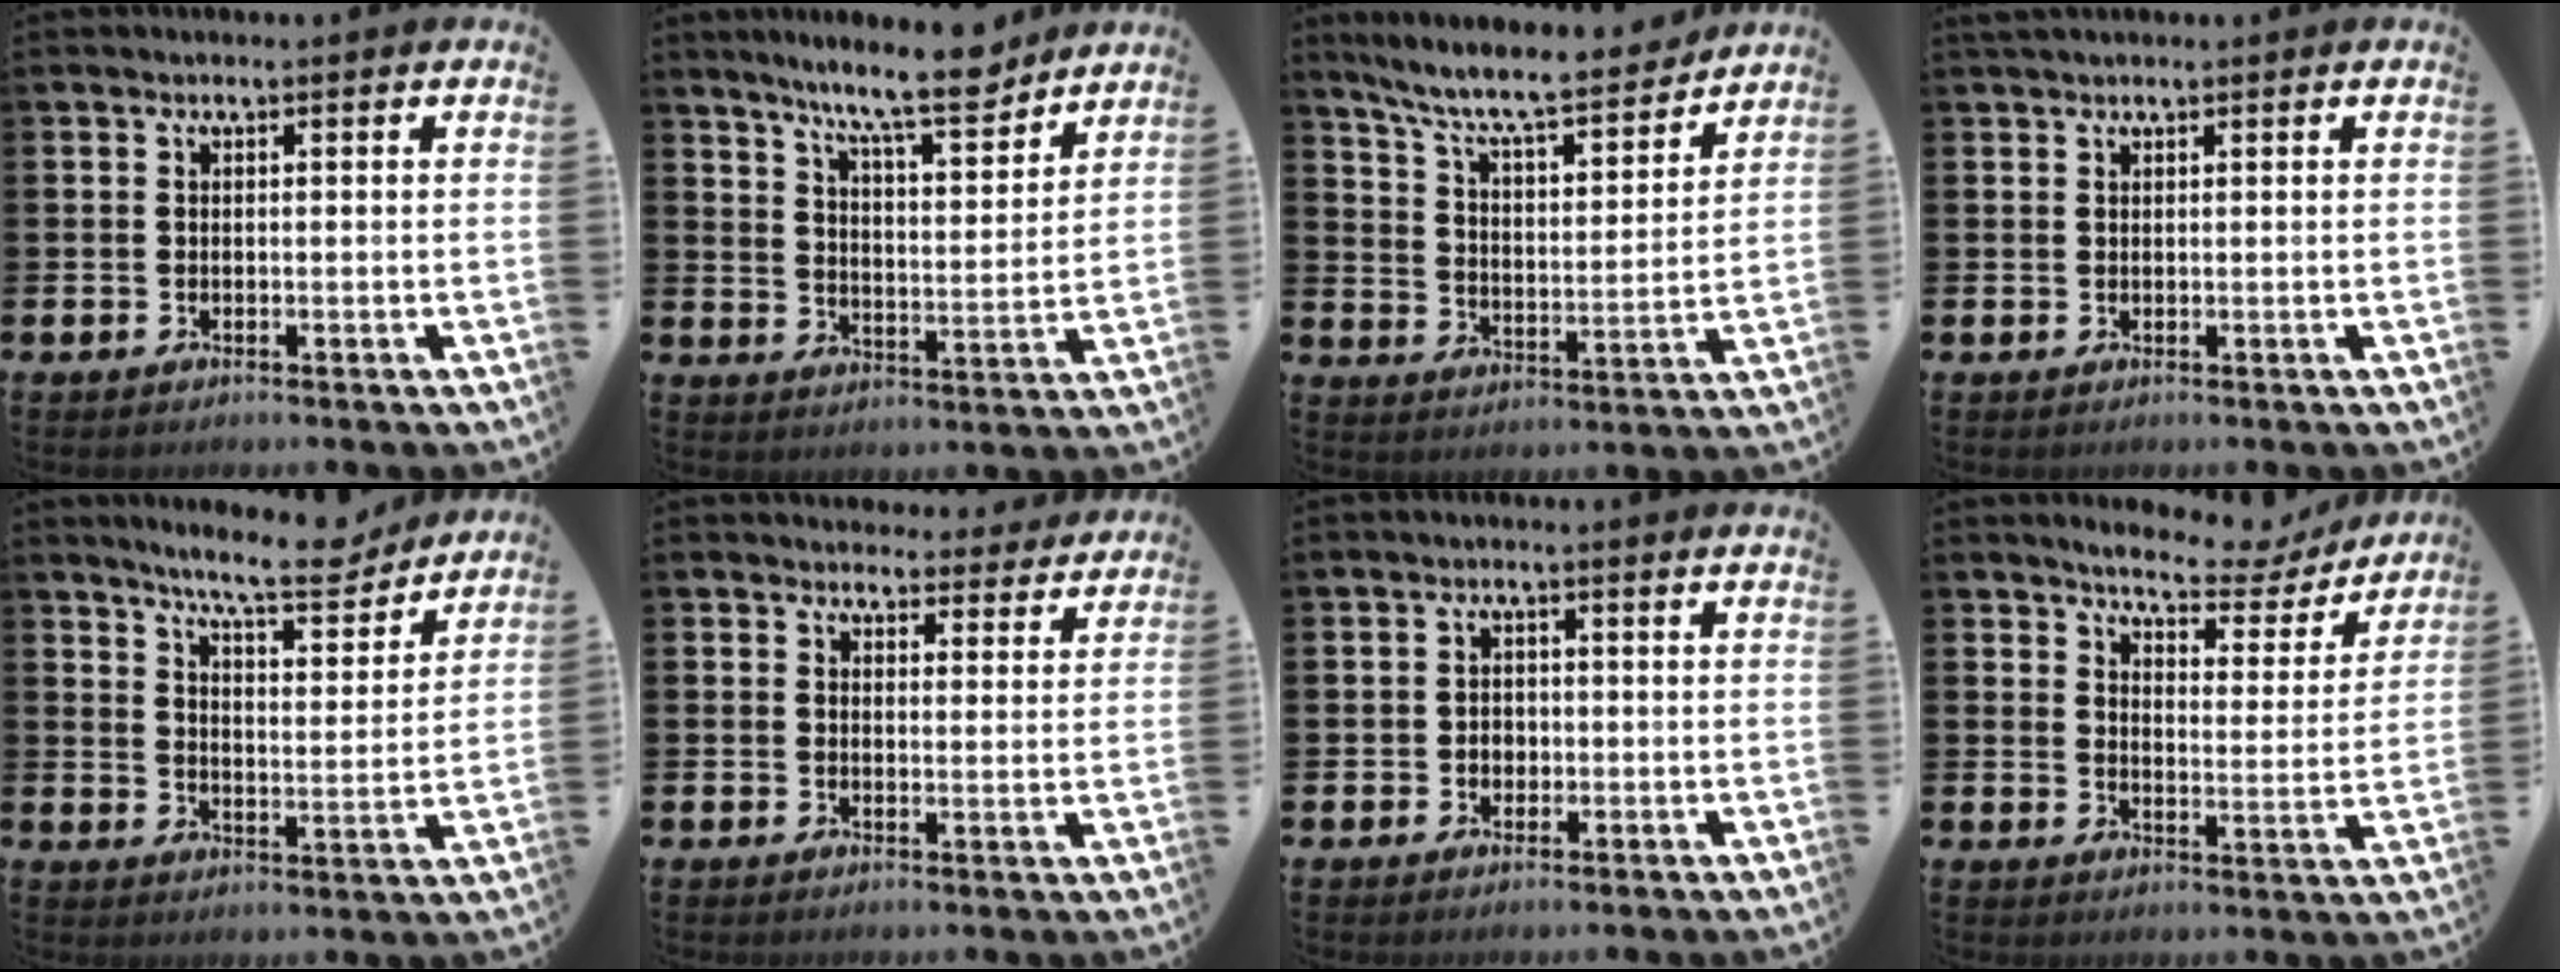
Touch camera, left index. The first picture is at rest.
{"total": 9.9, "force": [8.8, 1.2, 4.6], "torque": [-0.090, -0.049, 0.151]}
{"total": 8.9, "force": [8.1, 1.1, 3.5], "torque": [-0.094, -0.061, 0.135]}
{"total": 0.9, "force": [0.9, 0.1, 0.3], "torque": [-0.001, -0.001, 0.015]}
{"total": 8.9, "force": [8.2, 1.0, 3.3], "torque": [-0.076, -0.050, 0.142]}
{"total": 3.9, "force": [3.7, 1.1, -0.1], "torque": [0.013, -0.027, 0.063]}
{"total": 1.8, "force": [-0.2, 1.6, 0.8], "torque": [-0.005, 0.003, -0.009]}
{"total": 5.8, "force": [5.4, 1.5, 1.4], "torque": [-0.037, -0.038, 0.087]}